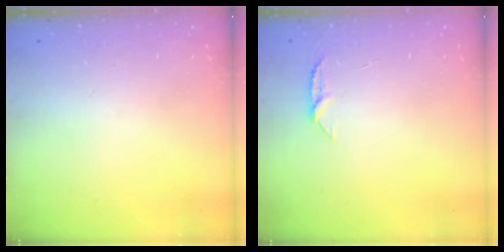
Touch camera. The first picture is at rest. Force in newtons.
{"total": 5.1, "press": 5.1, "slide": 0.6}